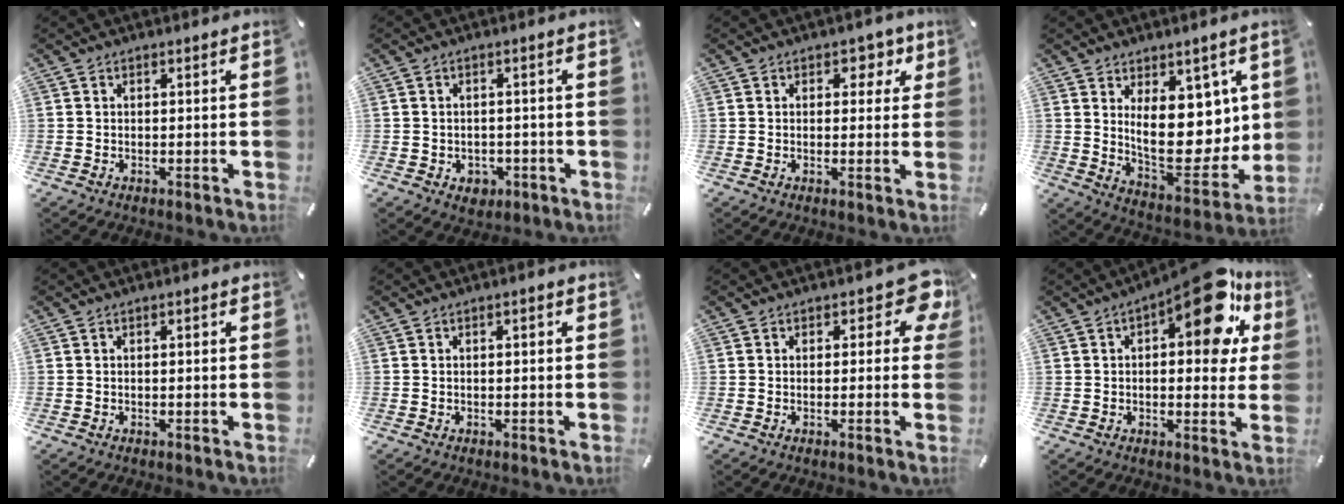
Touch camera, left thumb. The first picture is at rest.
{"total": 3.5, "force": [-1.1, 3.0, 1.4], "torque": [-0.016, 0.001, -0.020]}
{"total": 4.5, "force": [1.9, 3.2, 2.5], "torque": [-0.009, -0.008, 0.023]}
{"total": 16.4, "force": [5.0, 10.4, 11.8], "torque": [-0.154, -0.067, 0.094]}
{"total": 0.8, "force": [-0.2, 0.2, 0.7], "torque": [-0.014, 0.000, -0.003]}
{"total": 1.0, "force": [-0.2, 0.3, 1.0], "torque": [-0.018, 0.002, -0.004]}
{"total": 6.7, "force": [2.8, 3.6, 4.9], "torque": [-0.051, -0.010, 0.042]}
{"total": 17.3, "force": [8.2, 7.1, 13.5], "torque": [-0.171, -0.050, 0.127]}